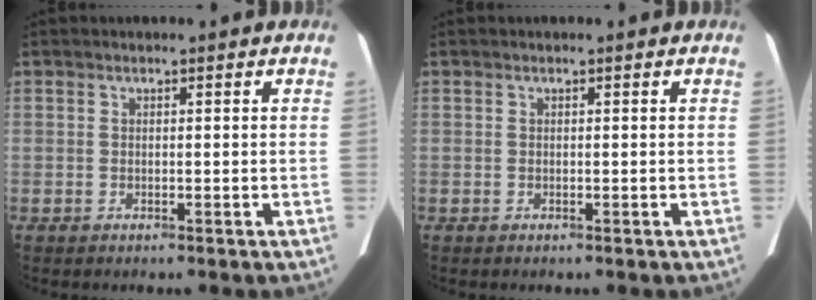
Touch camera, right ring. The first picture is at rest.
{"total": 0.0}